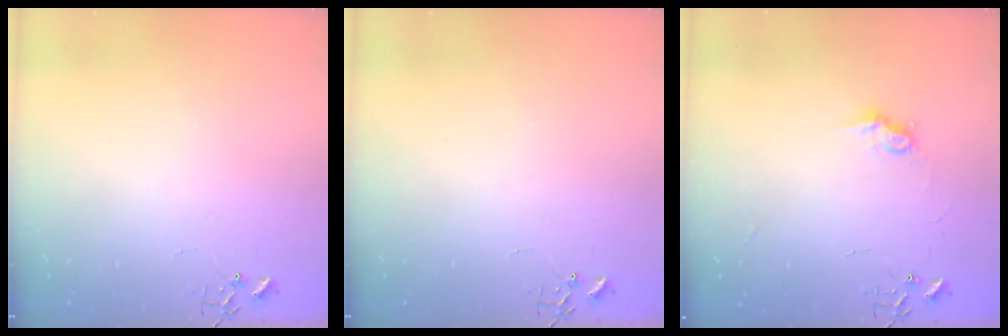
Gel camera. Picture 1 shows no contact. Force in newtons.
{"total": 0.0}
{"total": 8.0, "press": 8.0, "slide": 0.4}